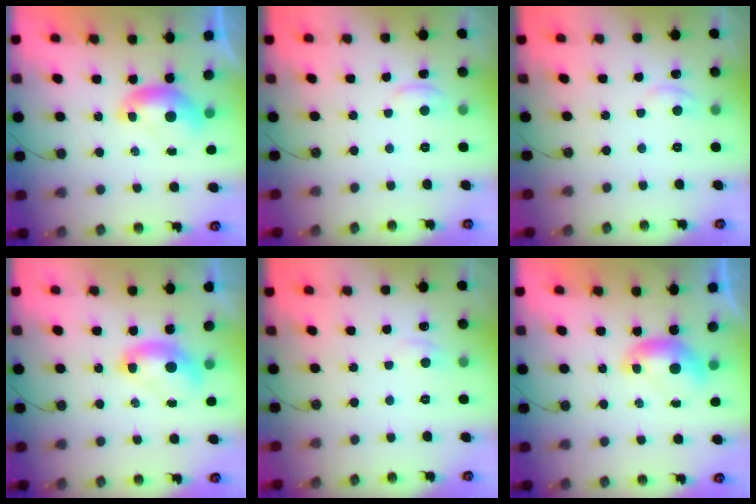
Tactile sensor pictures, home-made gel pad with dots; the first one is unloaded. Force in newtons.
{"total": 2.0, "press": 1.9, "slide": 0.4}
{"total": 1.5, "press": 1.3, "slide": 0.7}
{"total": 2.5, "press": 2.5, "slide": 0.2}
{"total": 0.9, "press": 0.7, "slide": 0.6}
{"total": 0.0}